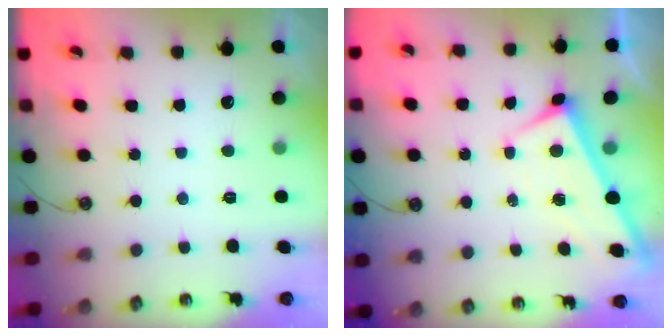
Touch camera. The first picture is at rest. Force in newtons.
{"total": 1.7, "press": 1.7, "slide": 0.1}